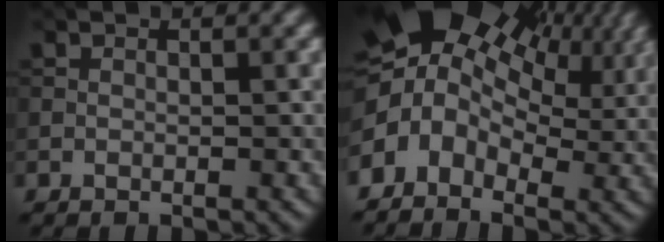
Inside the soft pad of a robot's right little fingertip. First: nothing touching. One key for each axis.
{"total": 16.0, "fx": 3.3, "fy": 11.3, "fz": 10.8, "tx": -0.202, "ty": 0.012, "tz": 0.051}